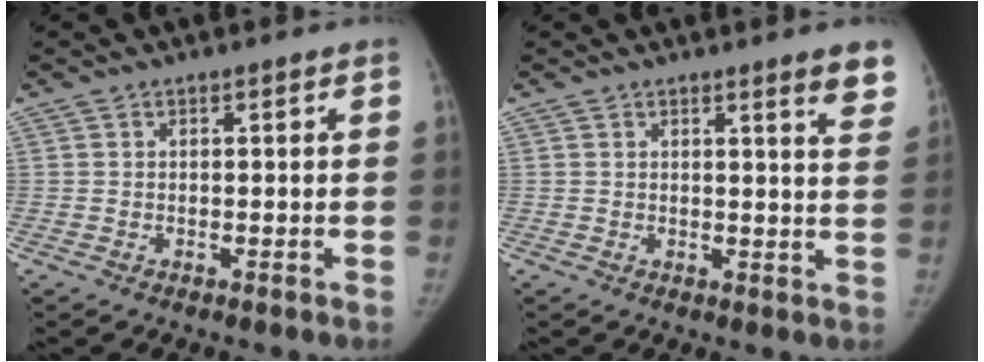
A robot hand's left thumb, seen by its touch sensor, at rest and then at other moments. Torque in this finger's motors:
{"motor_torque": [0.33, -0.26, 0.55, -0.15, -0.03]}